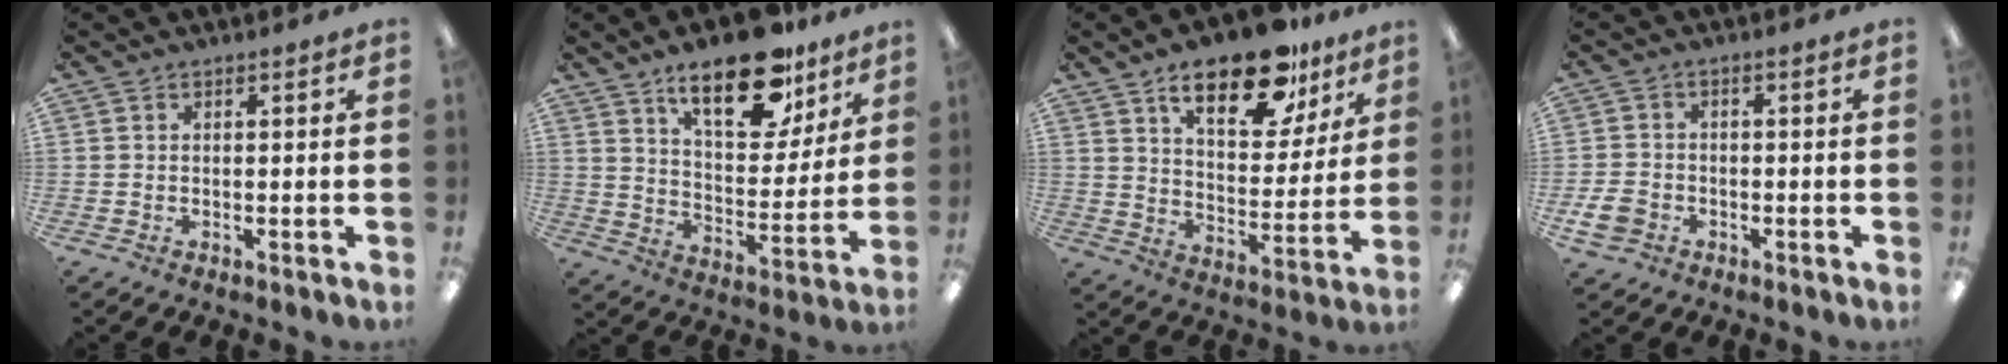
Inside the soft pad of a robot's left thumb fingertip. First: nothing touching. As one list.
[{"total": 19.7, "force": [13.1, 8.9, 11.8], "torque": [-0.171, -0.068, 0.219]}, {"total": 19.2, "force": [12.7, 8.4, 11.6], "torque": [-0.169, -0.063, 0.210]}, {"total": 4.6, "force": [-2.3, 3.4, 2.1], "torque": [-0.052, 0.004, -0.043]}]